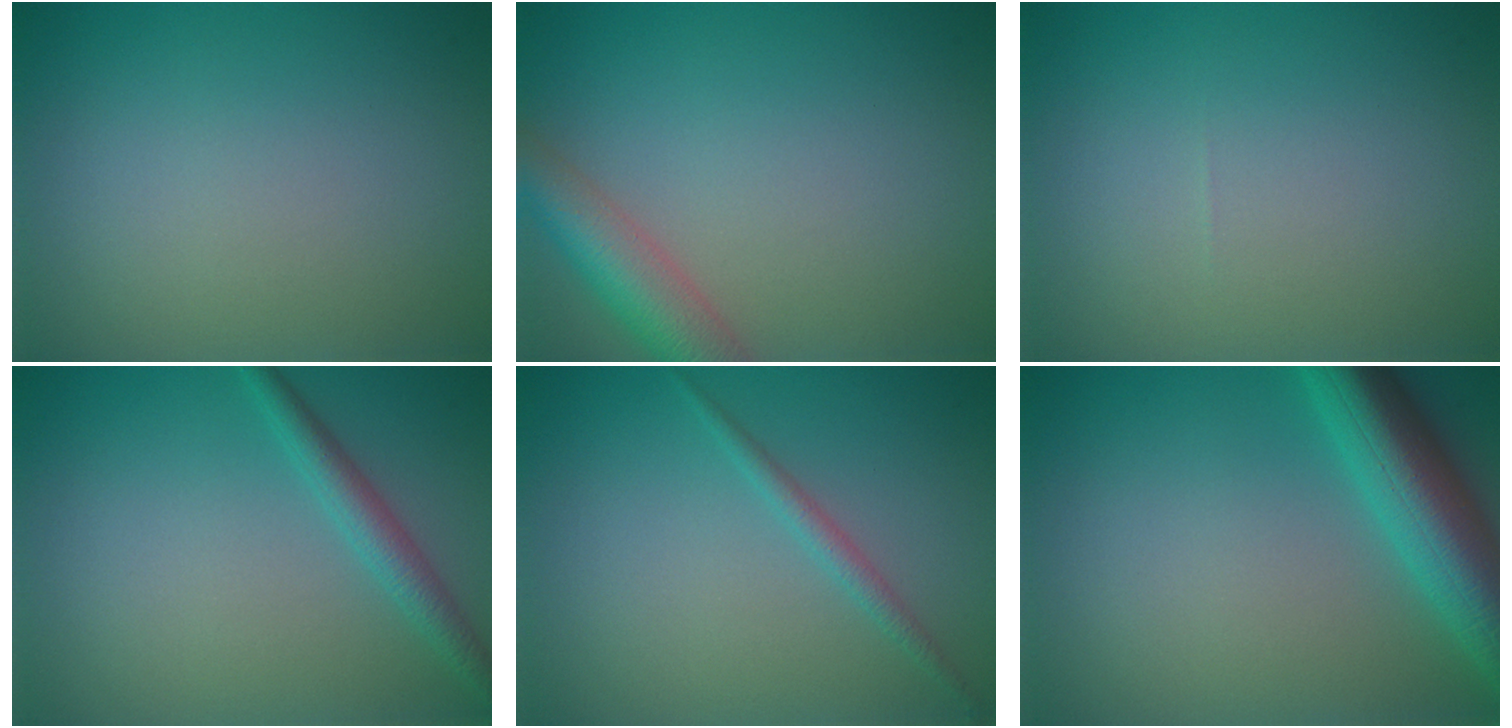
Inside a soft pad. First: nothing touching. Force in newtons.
{"total": 4.6, "press": 4.6, "slide": 0.2}
{"total": 0.0}
{"total": 2.3, "press": 2.3, "slide": 0.1}
{"total": 1.3, "press": 1.3, "slide": 0.1}
{"total": 8.0, "press": 8.0, "slide": 0.3}